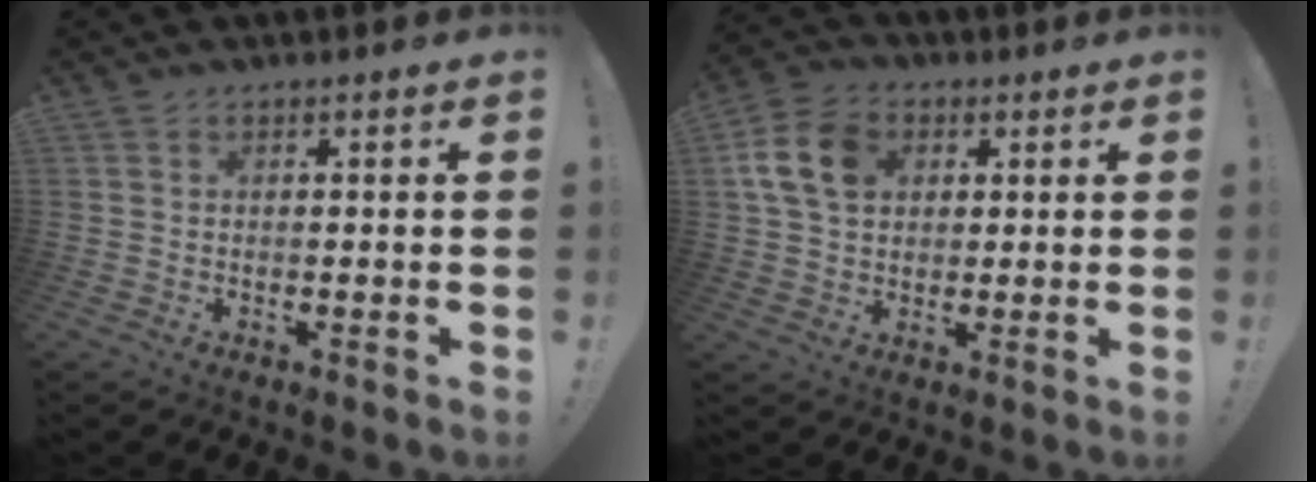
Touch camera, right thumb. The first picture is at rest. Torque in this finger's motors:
{"motor_torque": [0.50, 0.52, 0.88, 0.39, 0.04]}